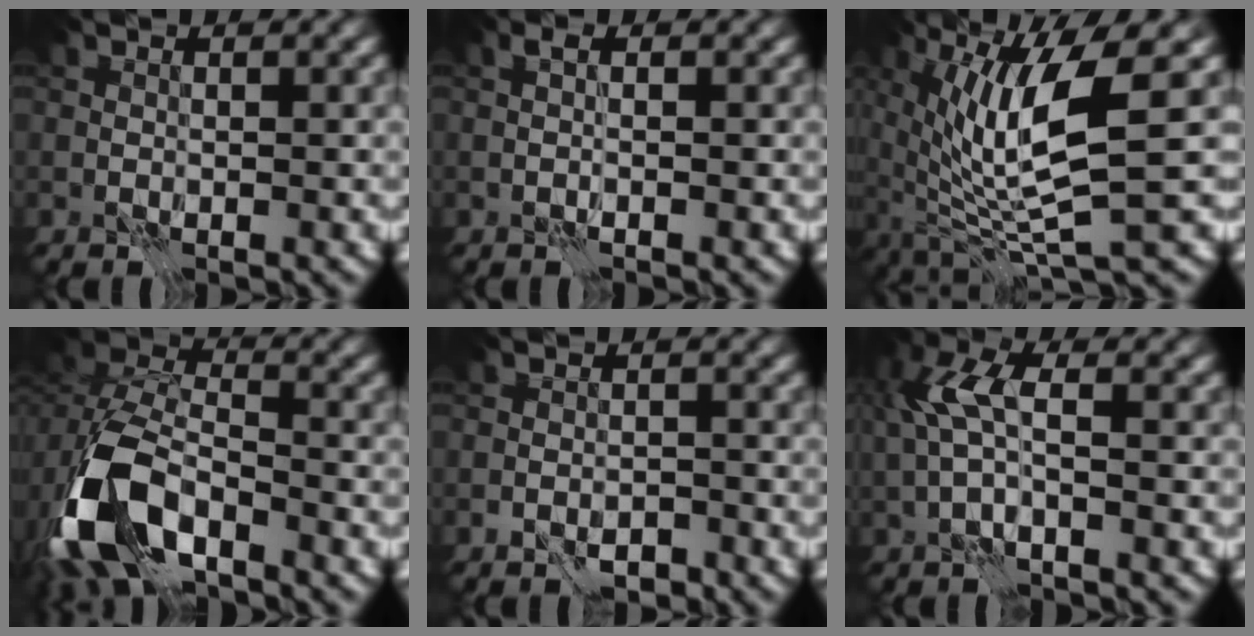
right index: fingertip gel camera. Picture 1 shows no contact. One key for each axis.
{"total": 0.6, "fx": 0.1, "fy": -0.1, "fz": 0.6, "tx": -0.011, "ty": 0.009, "tz": -0.004}
{"total": 8.3, "fx": 1.8, "fy": 1.3, "fz": 8.0, "tx": -0.146, "ty": -0.006, "tz": 0.035}
{"total": 10.5, "fx": -5.5, "fy": 5.5, "fz": 6.9, "tx": -0.149, "ty": -0.010, "tz": -0.107}
{"total": 1.1, "fx": -0.7, "fy": 0.4, "fz": 0.7, "tx": -0.007, "ty": 0.003, "tz": -0.010}
{"total": 4.5, "fx": 0.7, "fy": 1.9, "fz": 4.0, "tx": -0.096, "ty": 0.016, "tz": 0.008}